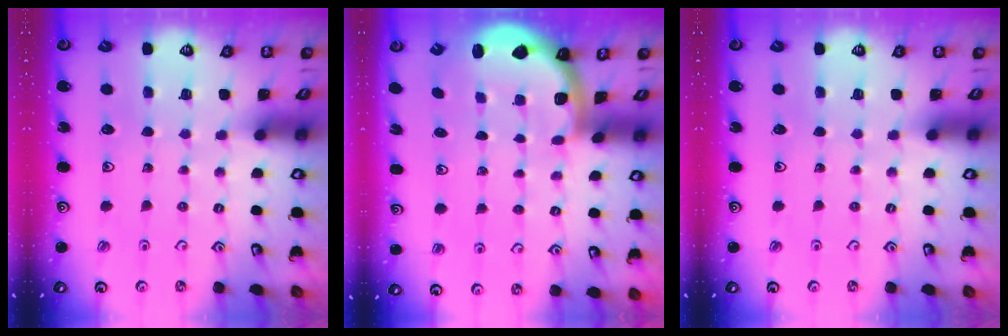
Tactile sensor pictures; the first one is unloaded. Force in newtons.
{"total": 2.0, "press": 2.0, "slide": 0.5}
{"total": 0.0}